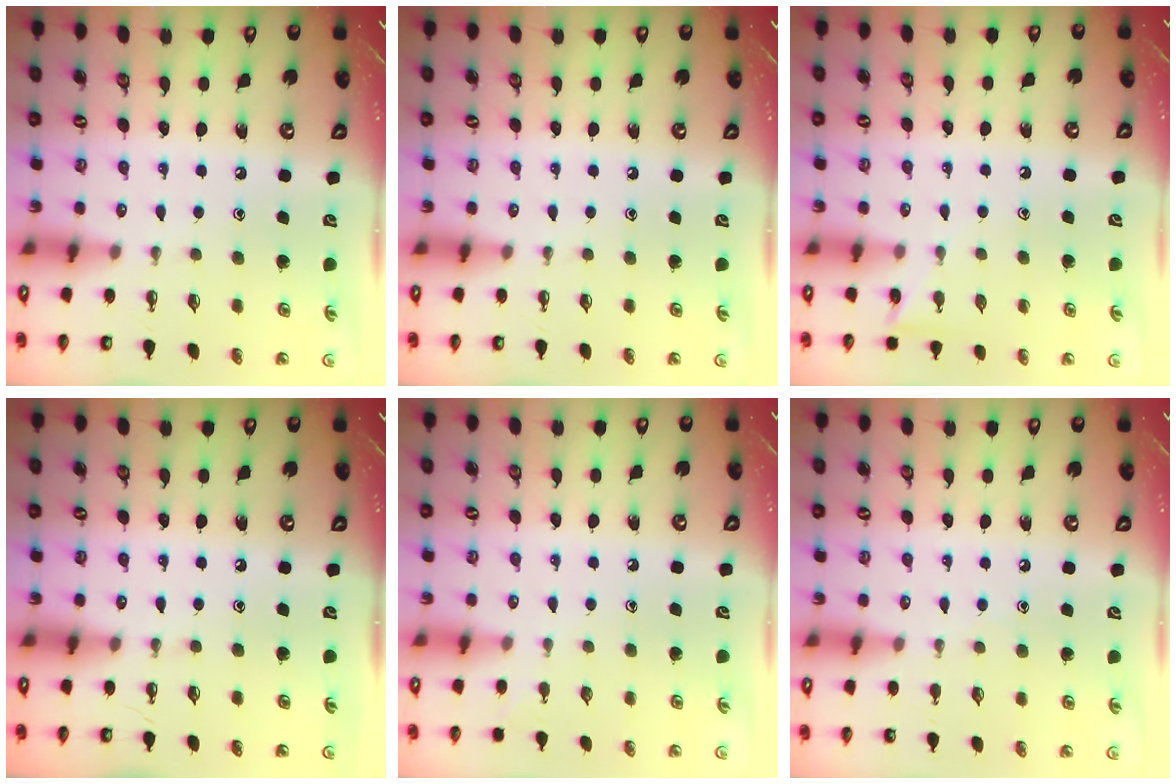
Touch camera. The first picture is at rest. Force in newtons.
{"total": 0.0}
{"total": 6.8, "press": 6.8, "slide": 0.6}
{"total": 0.0}
{"total": 2.6, "press": 2.6, "slide": 0.3}
{"total": 3.0, "press": 2.9, "slide": 0.4}